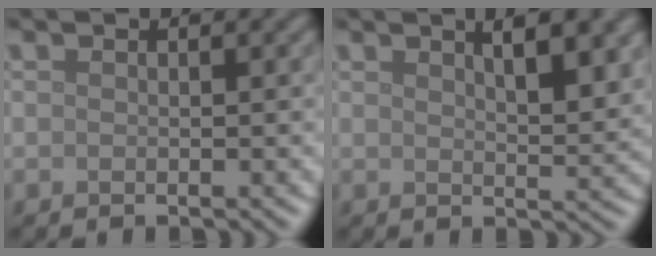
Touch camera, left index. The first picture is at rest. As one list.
[{"total": 4.5, "force": [2.3, 1.4, 3.5], "torque": [-0.041, 0.003, 0.034]}]